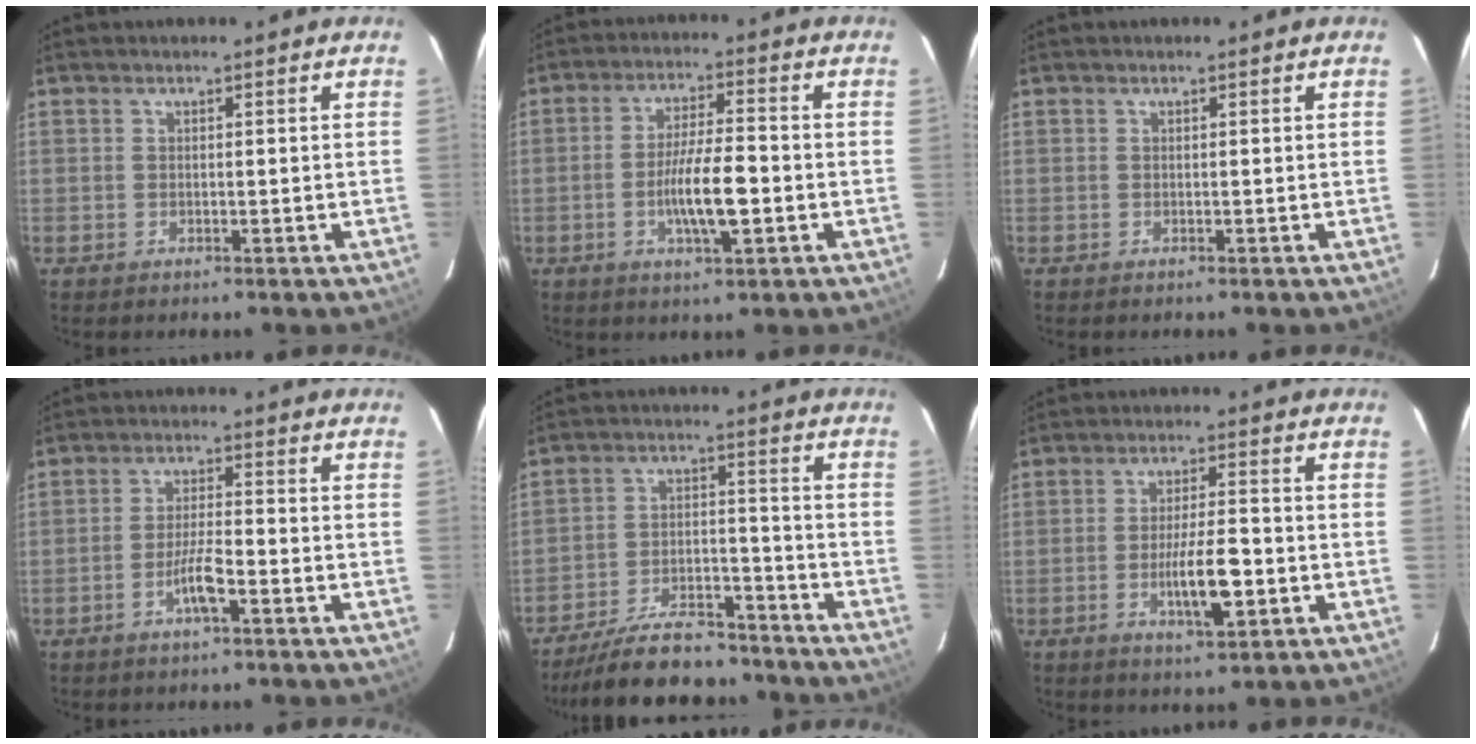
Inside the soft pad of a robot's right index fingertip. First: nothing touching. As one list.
[{"total": 8.3, "force": [-2.1, 1.3, 8.0], "torque": [-0.143, 0.002, -0.039]}, {"total": 0.0}, {"total": 4.7, "force": [-2.3, 0.4, 4.1], "torque": [-0.078, -0.001, -0.045]}, {"total": 13.2, "force": [-11.7, 3.7, 4.9], "torque": [-0.079, 0.012, -0.193]}, {"total": 7.5, "force": [-2.2, 1.2, 7.0], "torque": [-0.121, -0.004, -0.037]}]